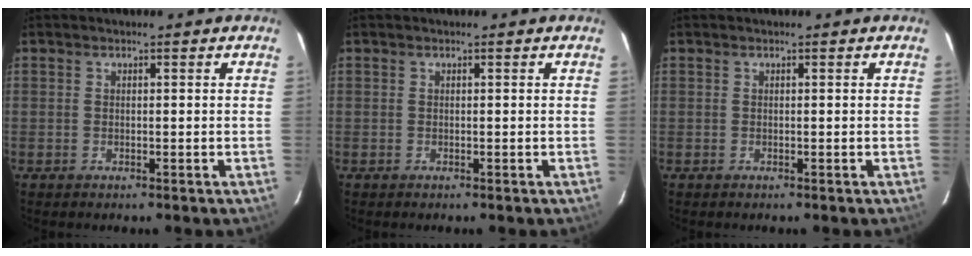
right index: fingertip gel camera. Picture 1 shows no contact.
{"total": 0.0}
{"total": 0.0}